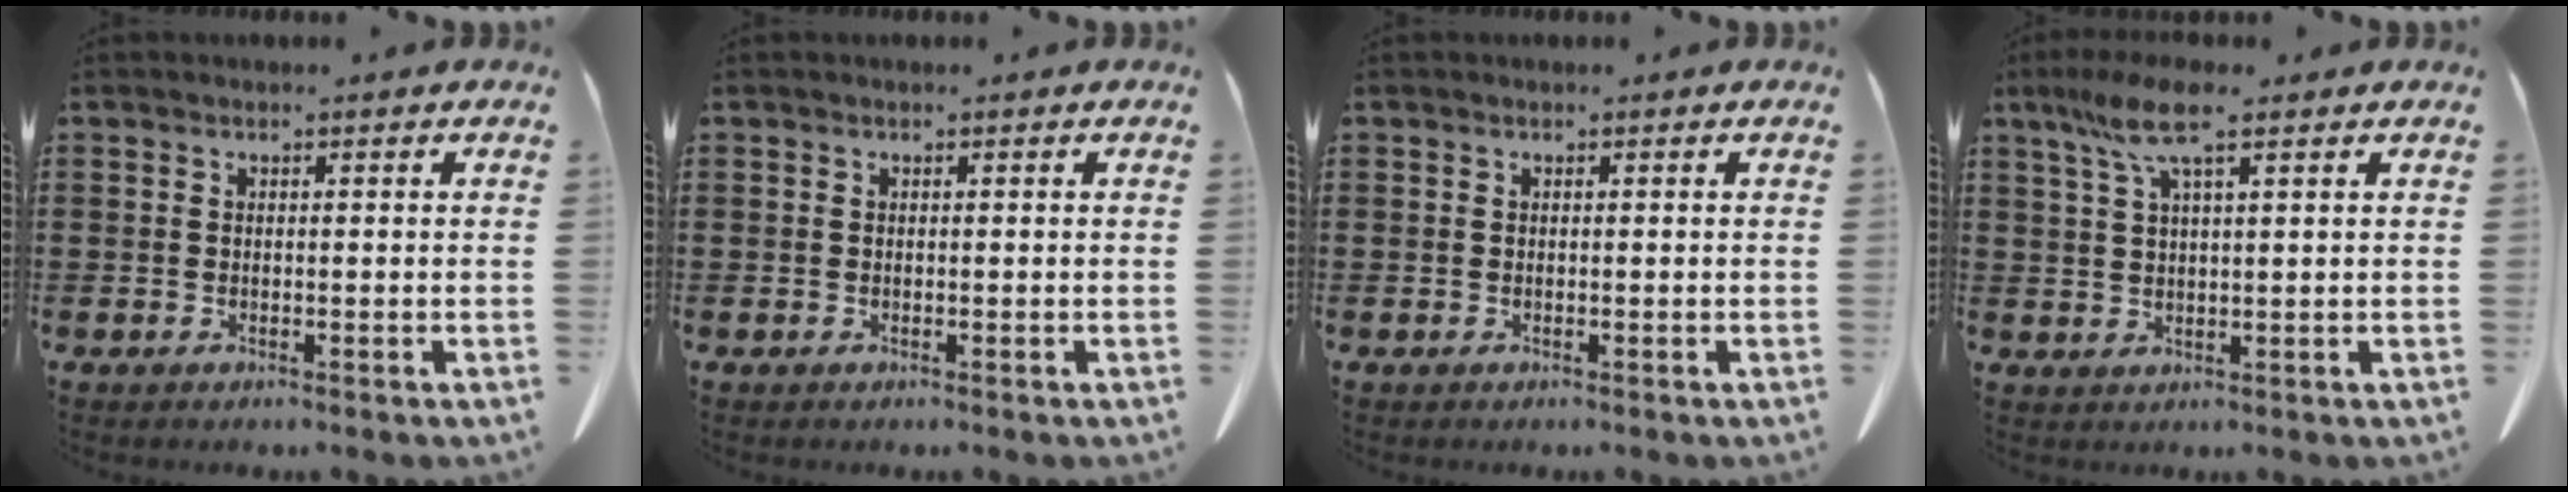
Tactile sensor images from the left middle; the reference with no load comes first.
{"total": 0.0}
{"total": 0.0}
{"total": 7.0, "force": [4.1, 1.1, 5.6], "torque": [-0.117, 0.002, 0.072]}